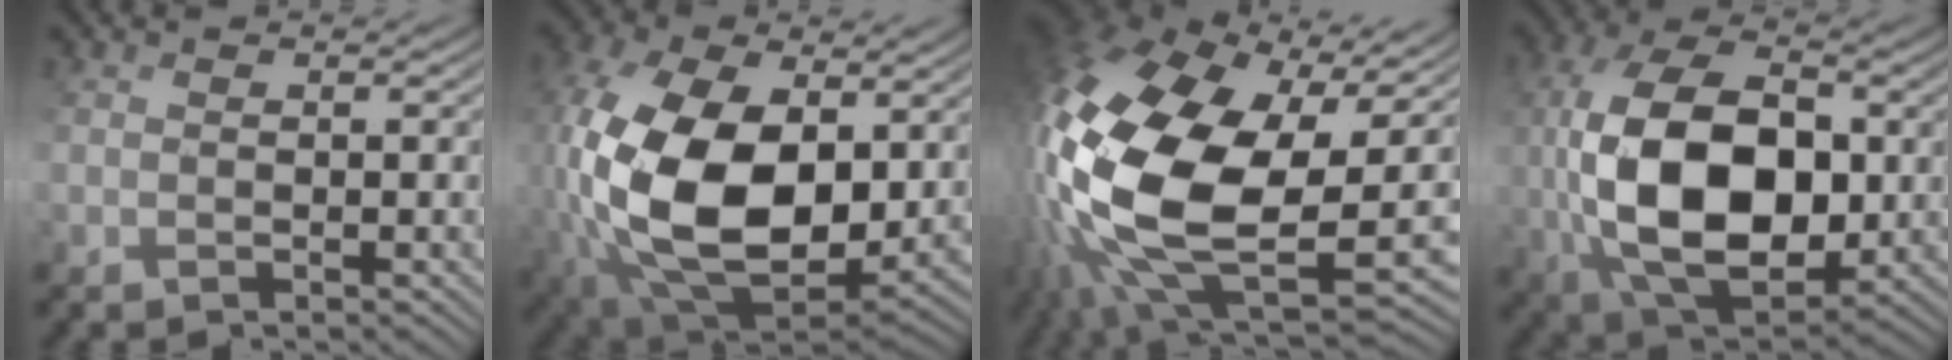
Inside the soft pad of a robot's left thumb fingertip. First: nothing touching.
{"total": 17.3, "force": [1.3, 10.7, 13.6], "torque": [-0.330, -0.031, 0.056]}
{"total": 19.9, "force": [0.9, 11.3, 16.4], "torque": [-0.406, -0.044, 0.035]}
{"total": 15.0, "force": [0.3, 8.5, 12.3], "torque": [-0.258, 0.007, 0.007]}